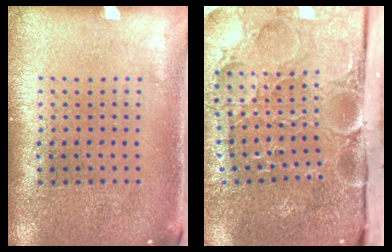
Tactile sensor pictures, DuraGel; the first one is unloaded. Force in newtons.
{"total": 4.4, "press": 3.8, "slide": 2.1}